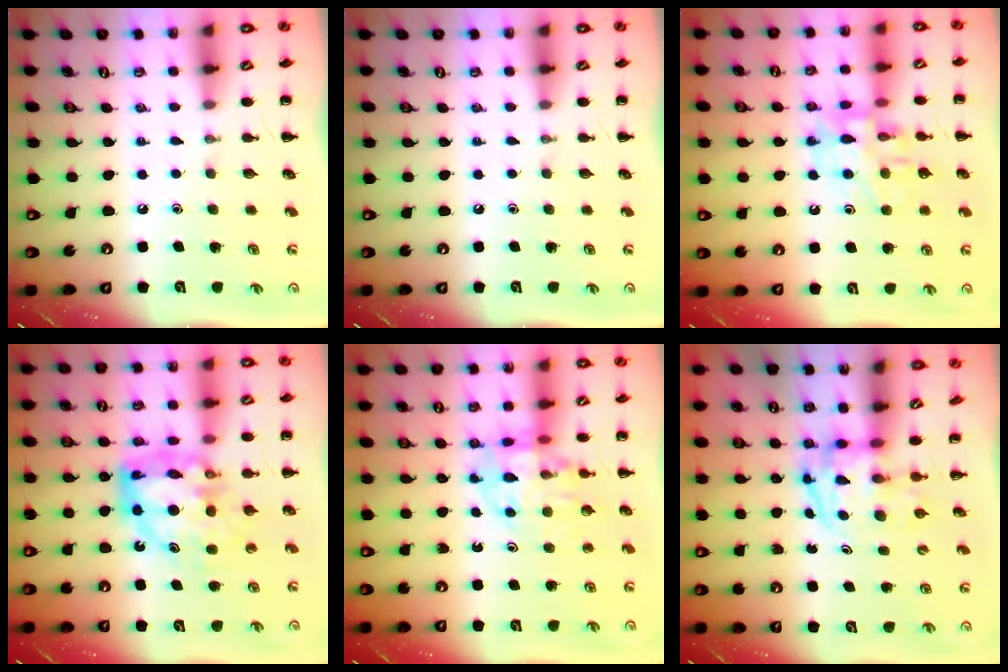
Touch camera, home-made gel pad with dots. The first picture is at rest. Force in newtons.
{"total": 0.0}
{"total": 13.4, "press": 13.3, "slide": 1.7}
{"total": 13.3, "press": 12.7, "slide": 3.7}
{"total": 11.9, "press": 11.6, "slide": 2.8}
{"total": 3.9, "press": 3.9, "slide": 0.6}